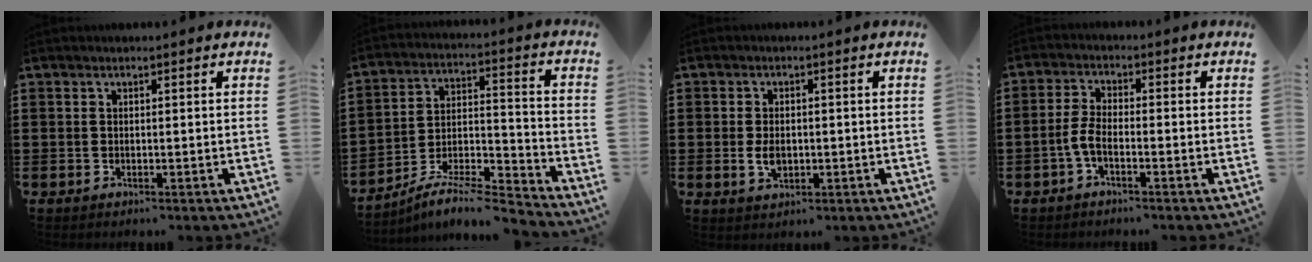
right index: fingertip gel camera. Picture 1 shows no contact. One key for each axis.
{"total": 7.0, "fx": -6.5, "fy": 0.6, "fz": 2.6, "tx": -0.045, "ty": -0.001, "tz": -0.129}
{"total": 3.0, "fx": -0.3, "fy": 1.8, "fz": 2.3, "tx": -0.051, "ty": -0.001, "tz": -0.006}
{"total": 3.6, "fx": -1.6, "fy": 1.2, "fz": 3.0, "tx": -0.081, "ty": -0.005, "tz": -0.037}